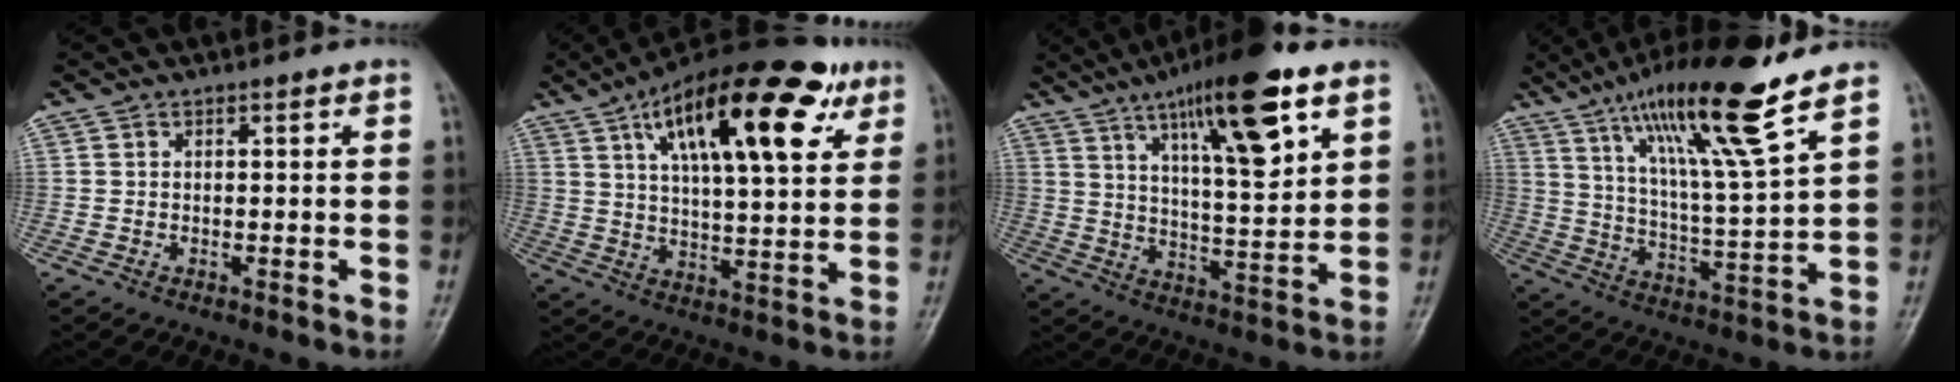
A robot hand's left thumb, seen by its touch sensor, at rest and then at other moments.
{"total": 23.9, "force": [11.1, 9.0, 19.2], "torque": [-0.275, -0.012, 0.172]}
{"total": 18.1, "force": [9.4, 4.2, 14.9], "torque": [-0.224, -0.034, 0.154]}
{"total": 18.3, "force": [11.8, 1.7, 14.0], "torque": [-0.236, -0.055, 0.207]}